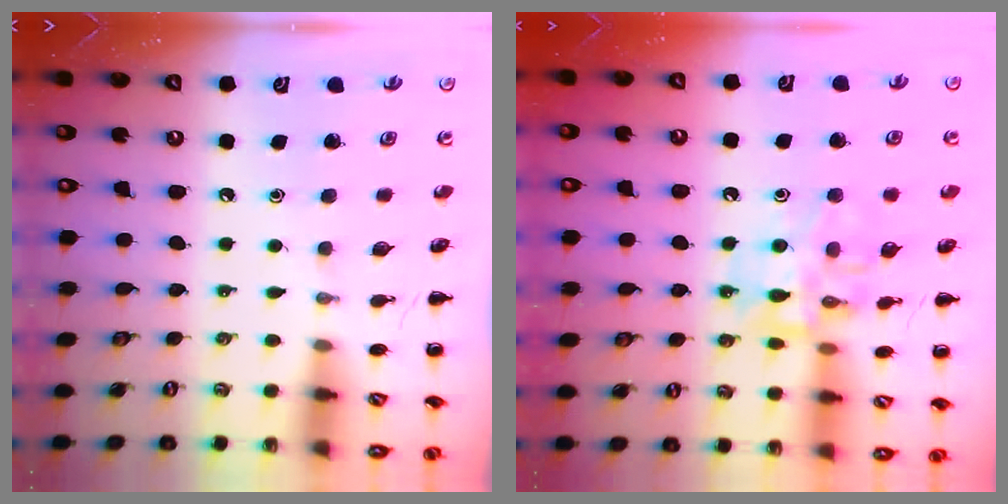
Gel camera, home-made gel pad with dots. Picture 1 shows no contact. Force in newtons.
{"total": 12.8, "press": 12.7, "slide": 1.5}